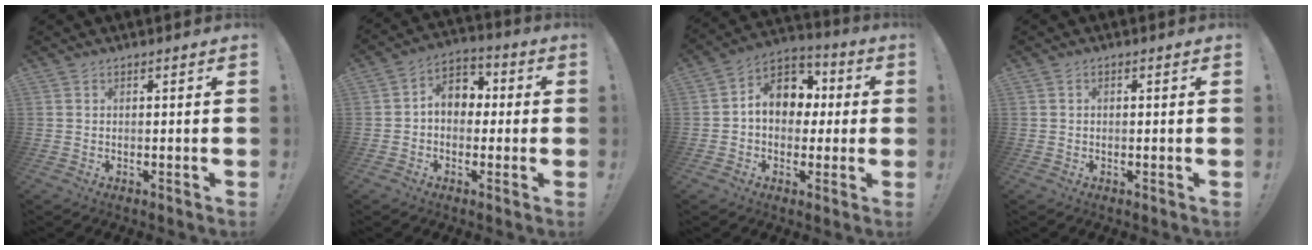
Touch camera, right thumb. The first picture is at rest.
{"total": 8.4, "force": [0.5, 6.6, 5.2], "torque": [-0.090, 0.020, 0.018]}
{"total": 12.3, "force": [1.7, 9.6, 7.5], "torque": [-0.104, 0.012, 0.040]}
{"total": 0.8, "force": [-0.2, 0.5, 0.5], "torque": [-0.015, 0.006, -0.003]}